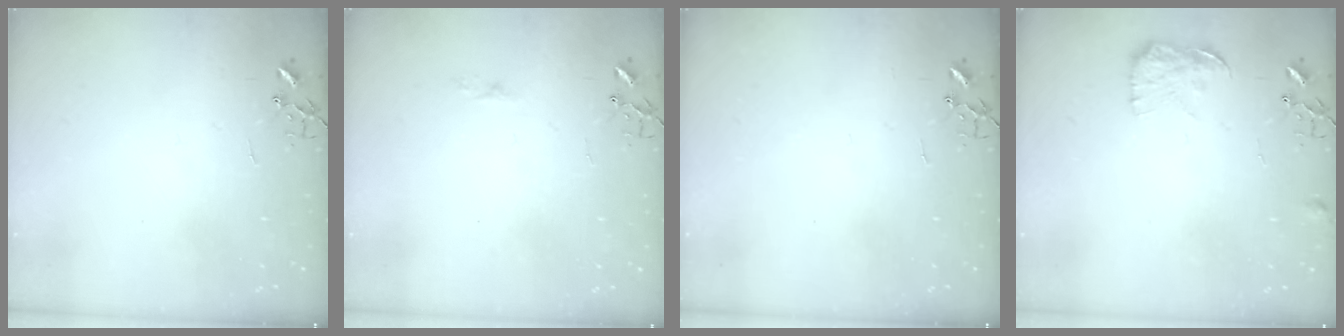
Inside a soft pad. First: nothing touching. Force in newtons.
{"total": 3.3, "press": 3.2, "slide": 0.4}
{"total": 0.0}
{"total": 9.2, "press": 9.2, "slide": 0.4}